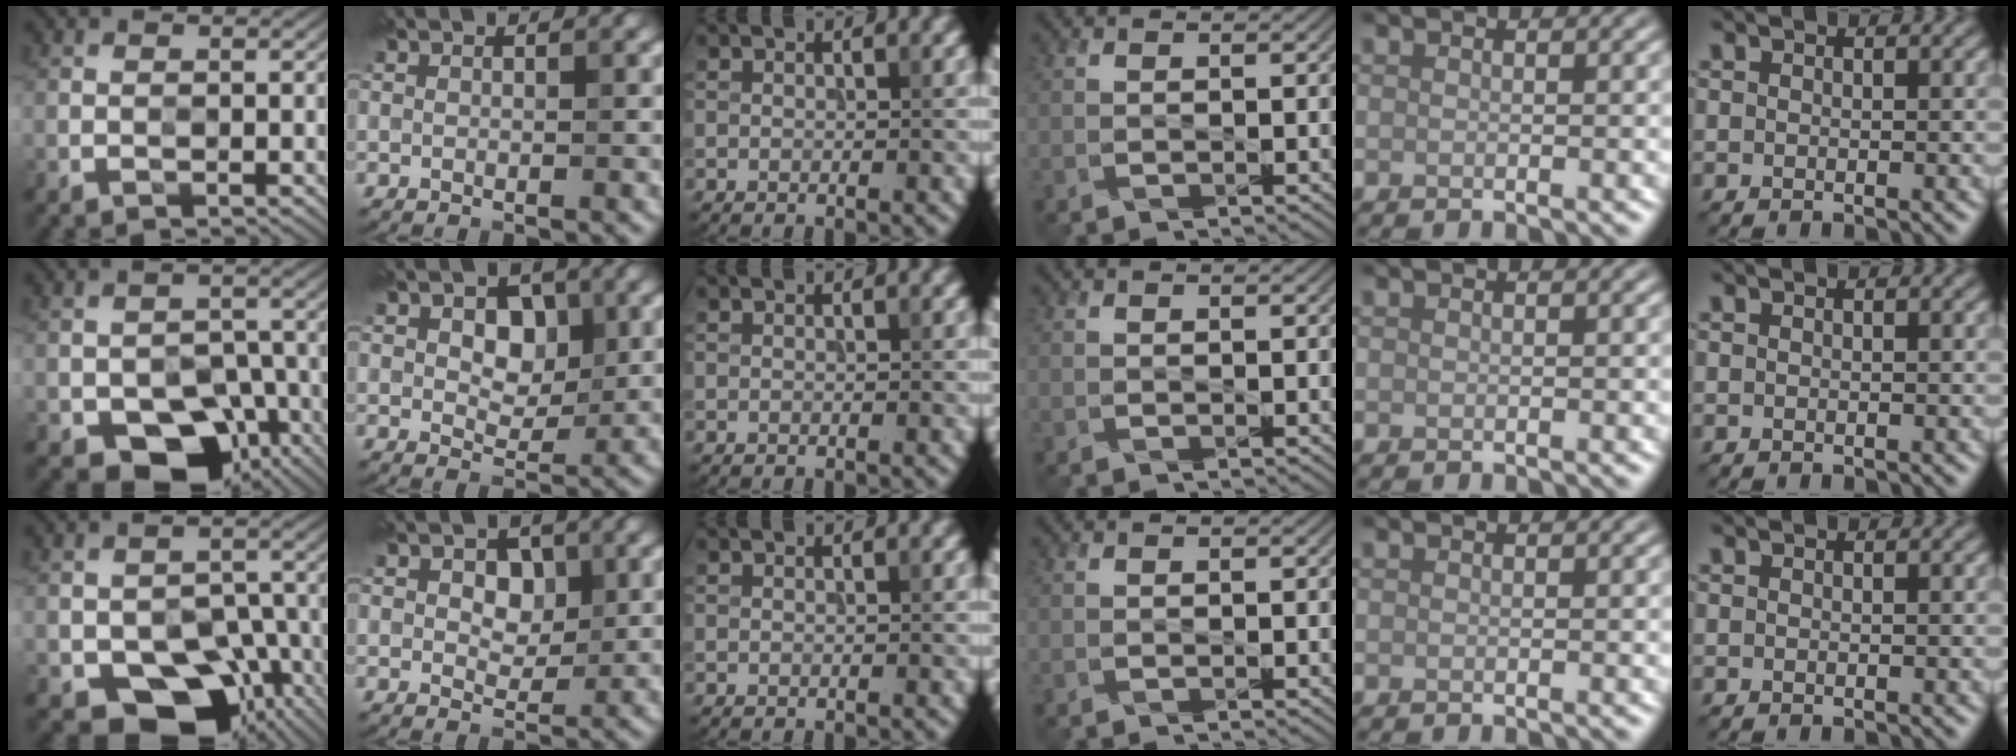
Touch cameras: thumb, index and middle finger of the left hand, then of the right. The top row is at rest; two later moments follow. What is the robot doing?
{"motion": "press", "object": "stopwatch"}